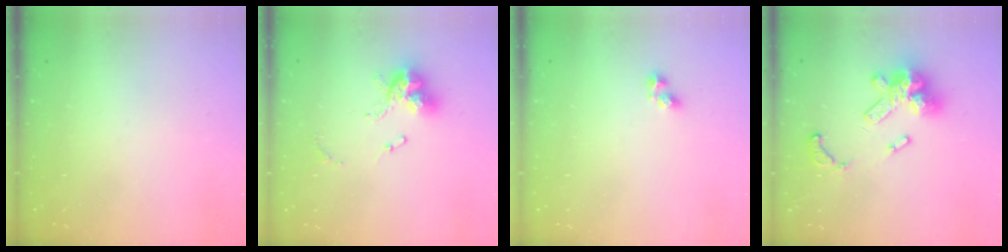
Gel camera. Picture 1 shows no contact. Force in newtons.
{"total": 12.6, "press": 12.5, "slide": 1.4}
{"total": 3.3, "press": 3.1, "slide": 1.2}
{"total": 15.1, "press": 15.1, "slide": 1.0}